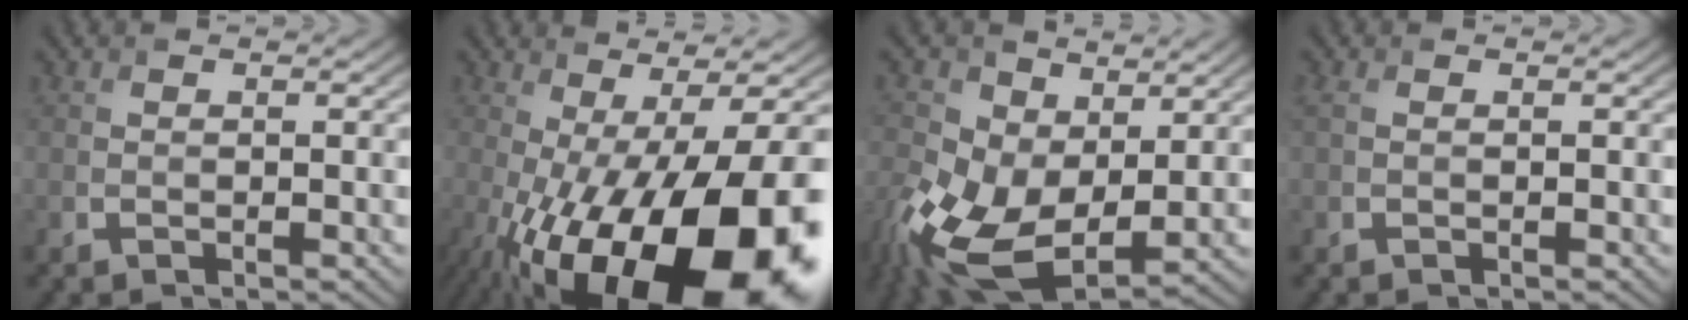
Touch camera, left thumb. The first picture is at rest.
{"total": 20.4, "force": [-8.7, 7.1, 17.0], "torque": [-0.272, -0.040, -0.130]}
{"total": 13.9, "force": [-1.4, 9.0, 10.5], "torque": [-0.266, -0.026, -0.025]}
{"total": 1.1, "force": [0.3, 0.5, 0.9], "torque": [-0.024, 0.004, 0.007]}